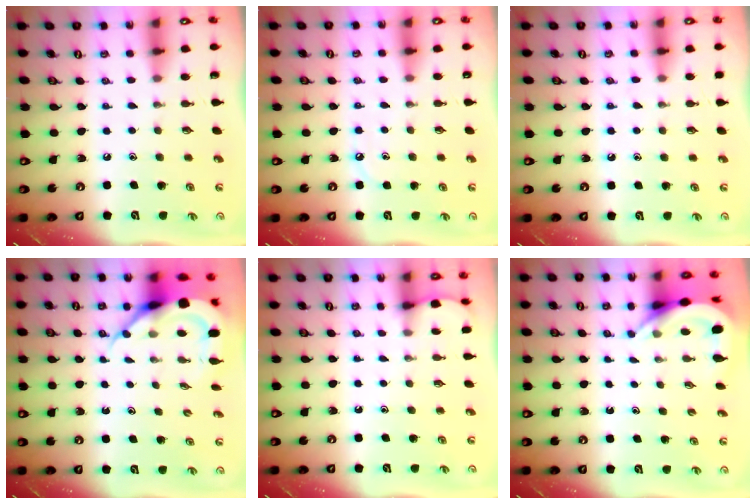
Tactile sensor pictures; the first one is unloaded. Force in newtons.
{"total": 3.6, "press": 3.5, "slide": 0.5}
{"total": 5.9, "press": 5.9, "slide": 0.7}
{"total": 8.3, "press": 8.2, "slide": 1.0}
{"total": 1.9, "press": 1.9, "slide": 0.2}
{"total": 5.1, "press": 5.1, "slide": 0.4}